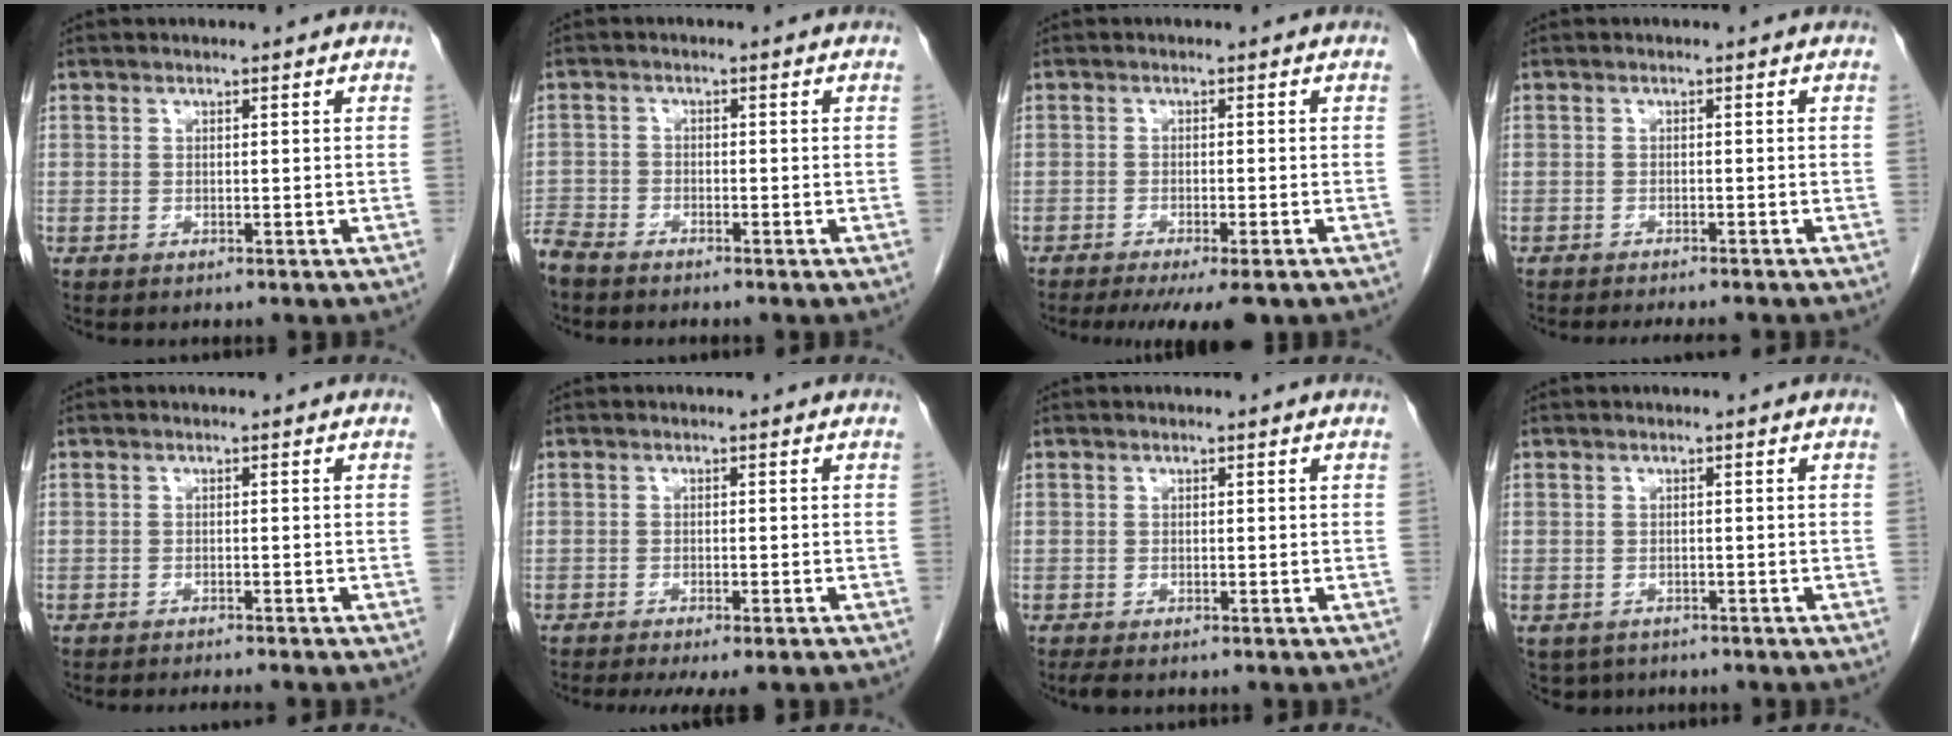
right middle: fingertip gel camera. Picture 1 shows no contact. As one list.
[{"total": 4.5, "force": [-4.1, 1.1, 1.3], "torque": [-0.025, -0.012, -0.082]}, {"total": 8.2, "force": [-6.3, 1.1, 5.1], "torque": [-0.059, -0.014, -0.092]}, {"total": 7.2, "force": [-6.4, 1.1, 3.0], "torque": [-0.032, -0.009, -0.081]}, {"total": 4.3, "force": [-3.9, 0.1, 1.8], "torque": [-0.015, -0.006, -0.052]}, {"total": 7.3, "force": [-5.9, 1.2, 4.1], "torque": [-0.050, -0.011, -0.082]}, {"total": 1.0, "force": [-0.8, 0.1, 0.6], "torque": [-0.012, -0.005, -0.013]}, {"total": 2.9, "force": [-2.2, 1.9, 0.5], "torque": [-0.007, 0.001, -0.031]}]